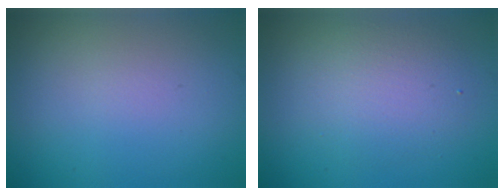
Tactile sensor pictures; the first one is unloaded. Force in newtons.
{"total": 3.8, "press": 3.8, "slide": 0.3}